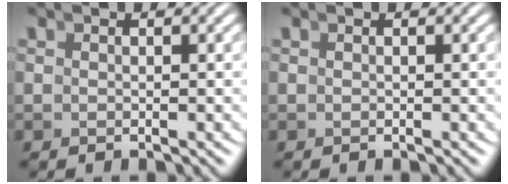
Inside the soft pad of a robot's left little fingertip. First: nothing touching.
{"total": 0.0}